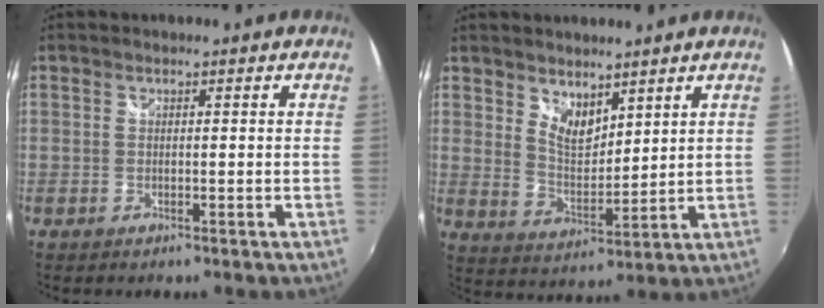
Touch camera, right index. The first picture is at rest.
{"total": 6.3, "force": [4.4, 3.2, 3.2], "torque": [-0.045, -0.004, 0.083]}